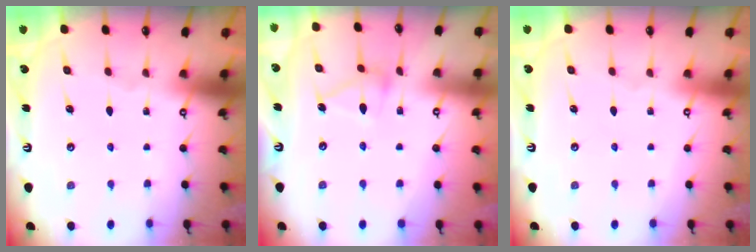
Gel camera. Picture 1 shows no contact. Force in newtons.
{"total": 9.7, "press": 9.7, "slide": 0.6}
{"total": 3.9, "press": 3.9, "slide": 0.1}